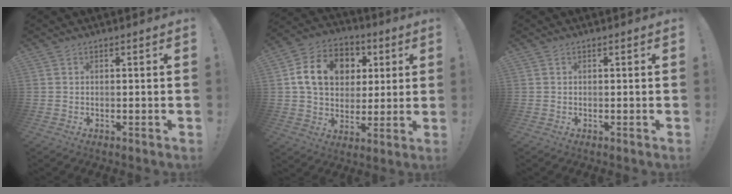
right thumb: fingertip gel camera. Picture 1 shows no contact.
{"total": 16.4, "force": [4.7, 12.8, 9.1], "torque": [-0.137, -0.001, 0.096]}
{"total": 0.0}